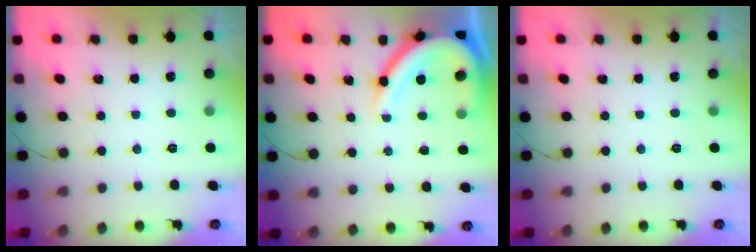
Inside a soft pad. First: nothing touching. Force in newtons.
{"total": 13.6, "press": 13.6, "slide": 1.2}
{"total": 0.0}